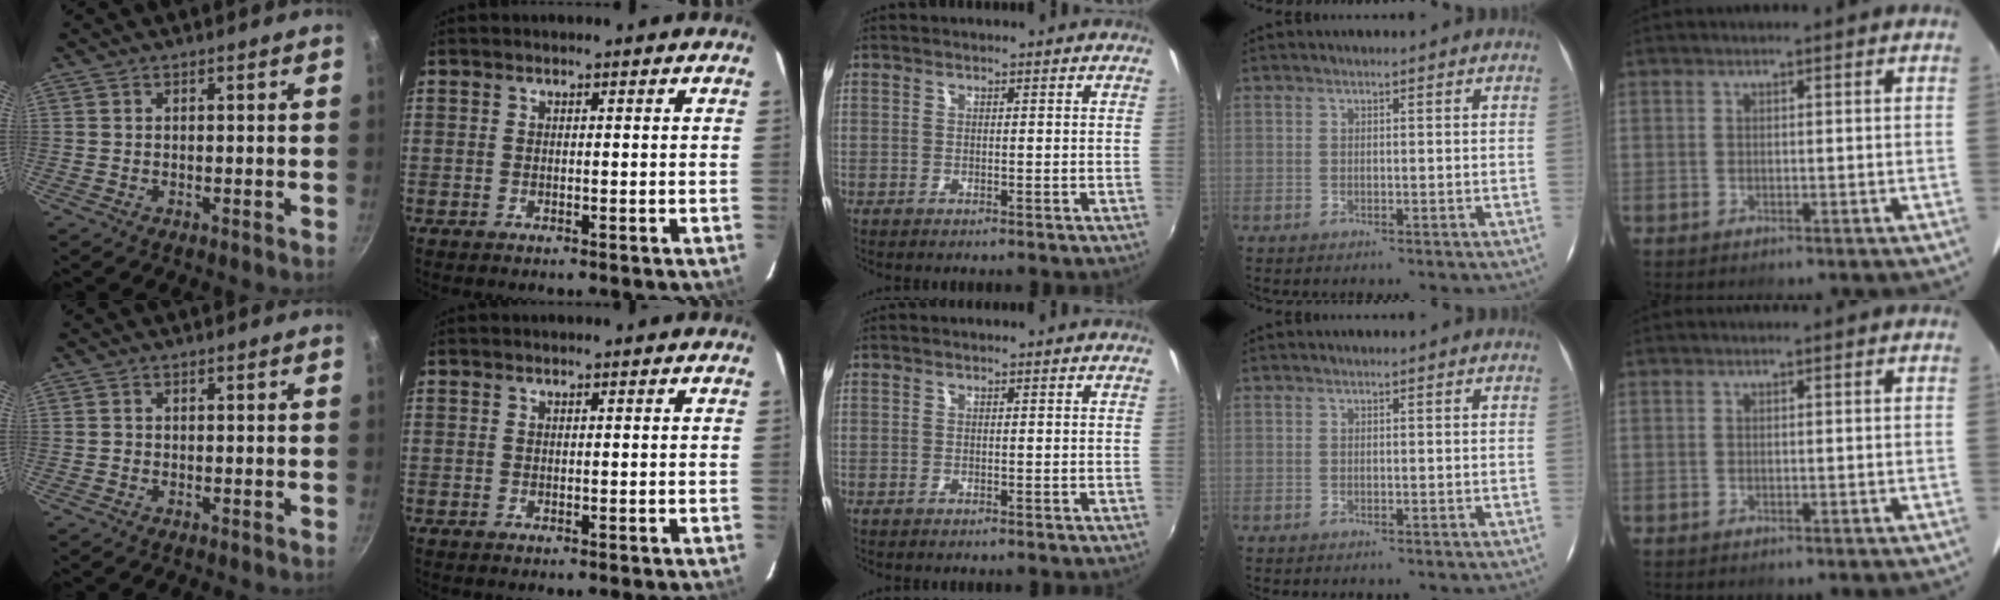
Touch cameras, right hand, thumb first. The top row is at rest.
{}